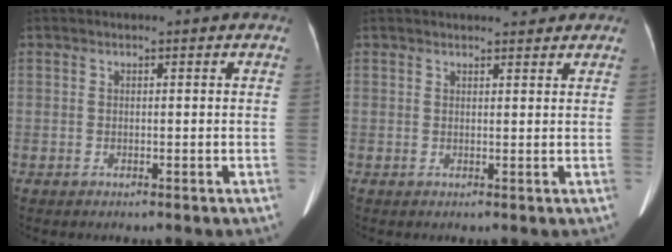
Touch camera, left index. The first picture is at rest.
{"total": 4.1, "force": [3.7, 1.0, 1.6], "torque": [-0.016, 0.011, 0.043]}